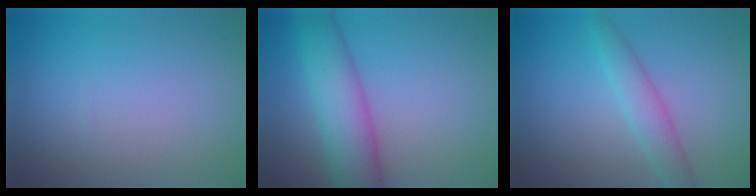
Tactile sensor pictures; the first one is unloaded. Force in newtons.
{"total": 6.6, "press": 6.6, "slide": 0.1}
{"total": 2.7, "press": 2.7, "slide": 0.0}